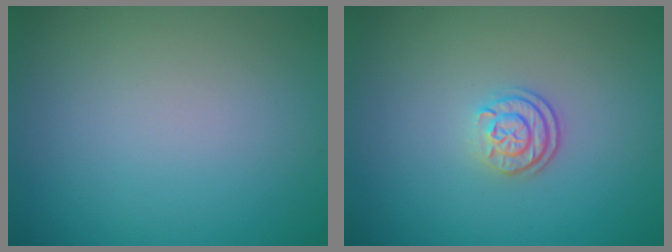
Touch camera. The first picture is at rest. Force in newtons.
{"total": 2.3, "press": 1.9, "slide": 1.4}